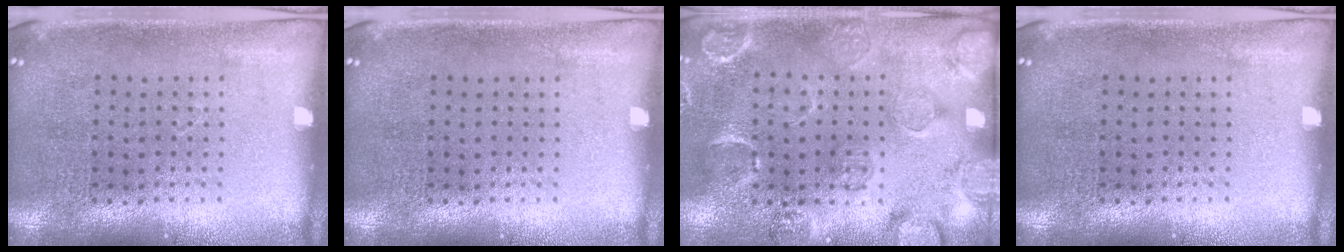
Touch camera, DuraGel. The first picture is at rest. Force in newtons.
{"total": 0.0}
{"total": 2.8, "press": 1.9, "slide": 2.1}
{"total": 0.0}